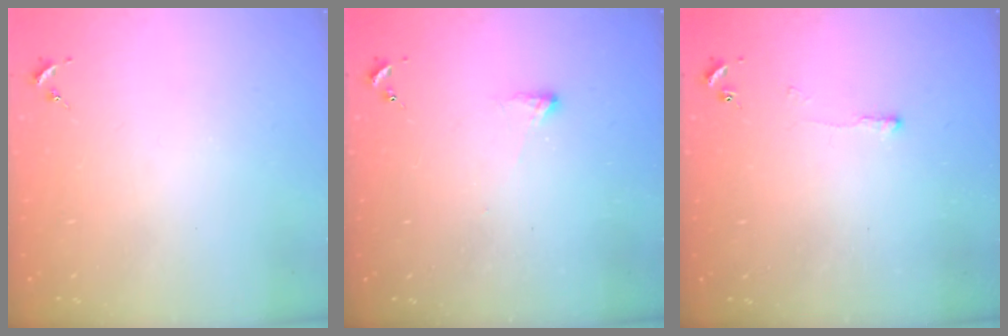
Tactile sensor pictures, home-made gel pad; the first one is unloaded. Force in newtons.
{"total": 2.9, "press": 2.8, "slide": 0.5}
{"total": 3.2, "press": 3.1, "slide": 0.6}